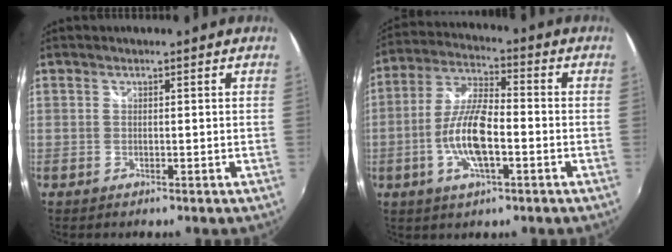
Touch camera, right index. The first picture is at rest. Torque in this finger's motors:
{"motor_torque": [2.00, -0.14, 0.99, 0.12]}